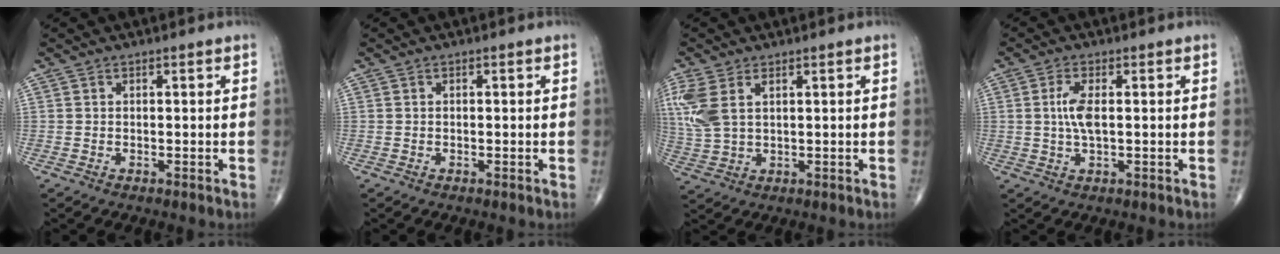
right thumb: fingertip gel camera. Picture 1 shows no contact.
{"total": 0.0}
{"total": 8.5, "force": [3.0, 4.6, 6.6], "torque": [-0.176, 0.007, 0.071]}
{"total": 4.6, "force": [0.5, 1.6, 4.3], "torque": [-0.102, 0.002, 0.009]}